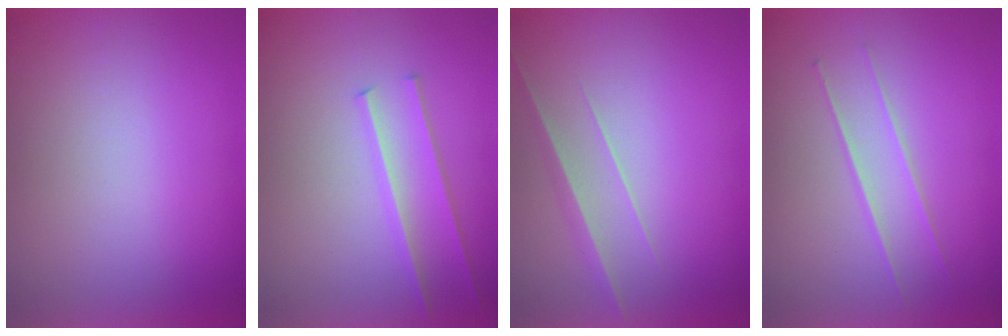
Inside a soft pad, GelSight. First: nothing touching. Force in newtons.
{"total": 2.0}
{"total": 2.8}
{"total": 1.9}